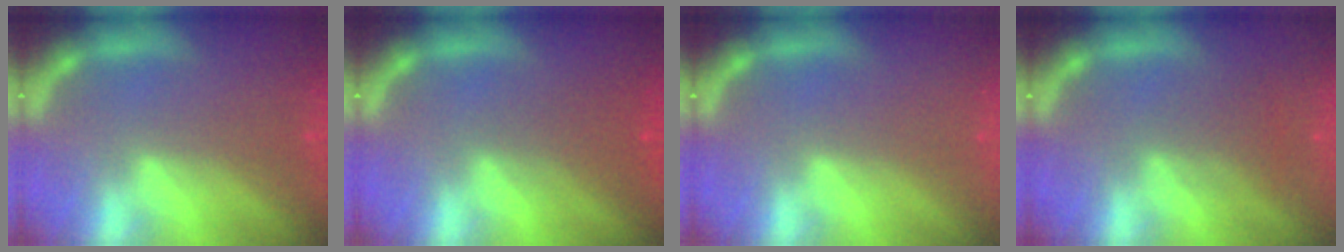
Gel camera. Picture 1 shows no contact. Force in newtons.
{"total": 2.5}
{"total": 0.0}
{"total": 2.5}